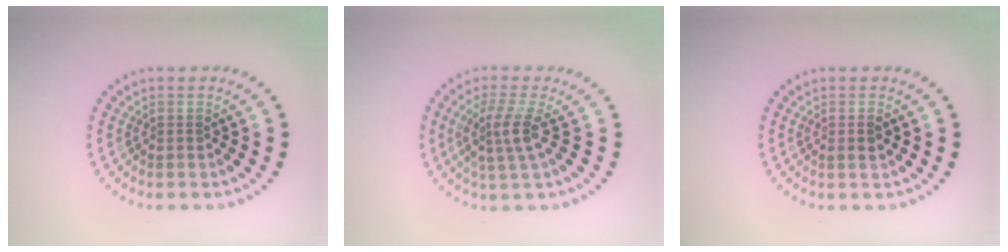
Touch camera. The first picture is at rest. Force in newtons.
{"total": 2.9, "press": 2.2, "slide": 1.9}
{"total": 1.1, "press": 1.0, "slide": 0.5}